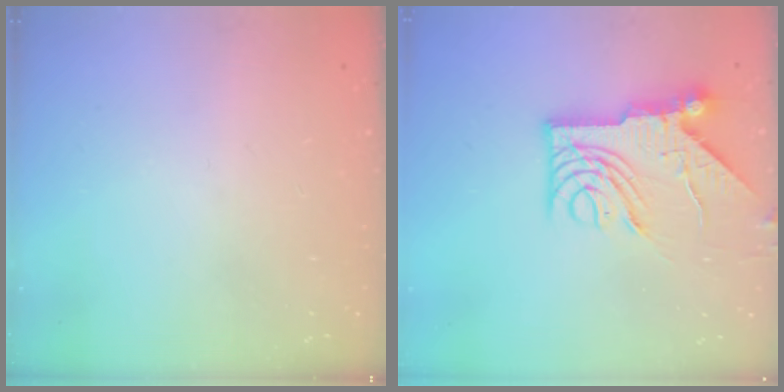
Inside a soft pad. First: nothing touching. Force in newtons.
{"total": 12.8, "press": 12.8, "slide": 0.8}